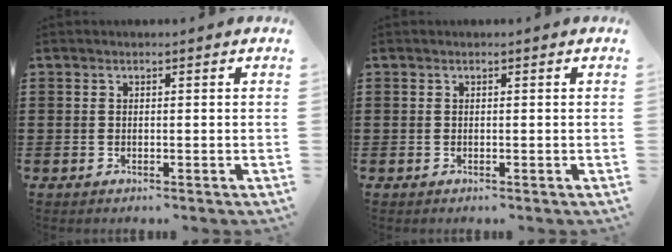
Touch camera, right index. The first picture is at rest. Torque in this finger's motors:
{"motor_torque": [0.00, 0.00, 0.00, 0.00]}